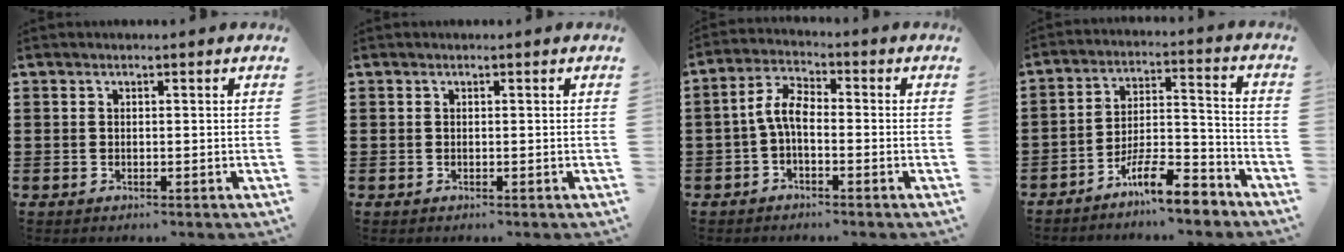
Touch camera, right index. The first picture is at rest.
{"total": 0.0}
{"total": 4.7, "force": [-1.2, 2.0, 4.1], "torque": [-0.098, 0.005, -0.030]}
{"total": 9.8, "force": [-8.3, 1.8, 5.0], "torque": [-0.082, 0.025, -0.154]}